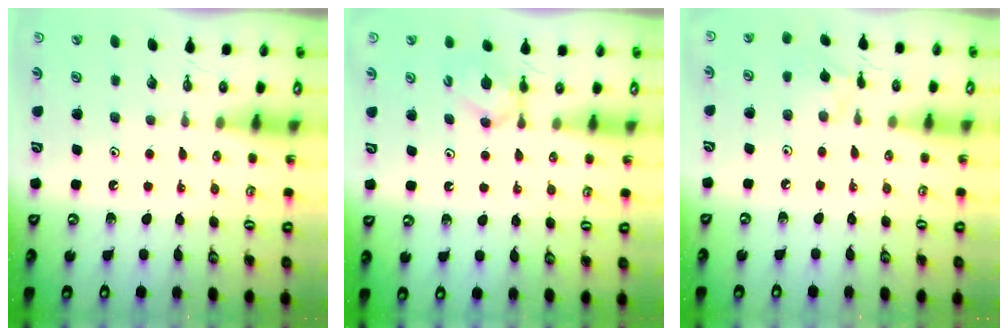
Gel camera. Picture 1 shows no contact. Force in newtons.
{"total": 4.8, "press": 4.7, "slide": 0.8}
{"total": 3.5, "press": 3.5, "slide": 0.5}